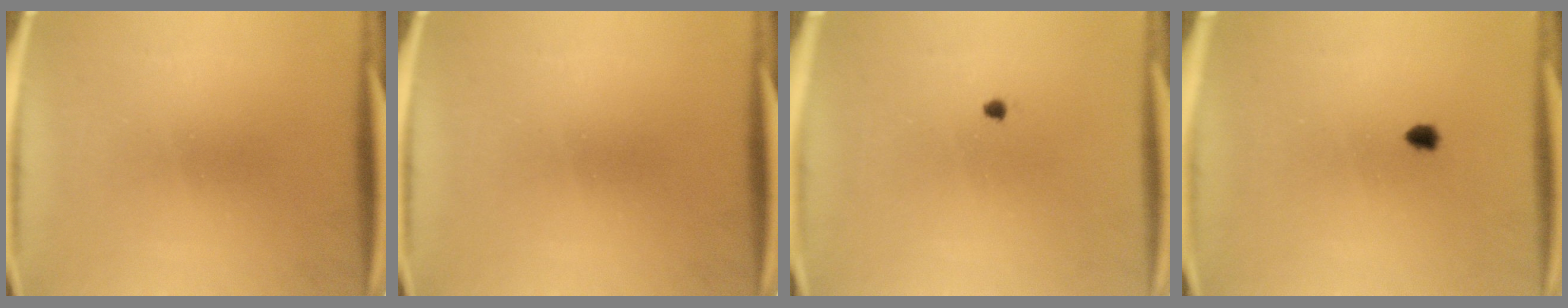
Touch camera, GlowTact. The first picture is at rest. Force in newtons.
{"total": 0.0}
{"total": 1.0}
{"total": 1.1}